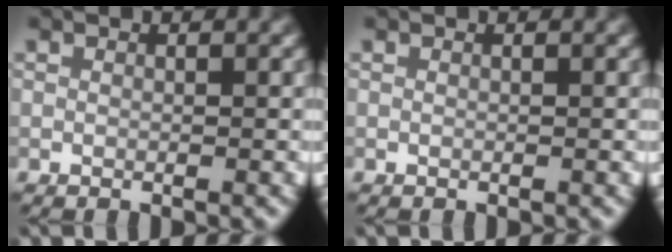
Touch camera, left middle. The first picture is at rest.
{"total": 0.0}